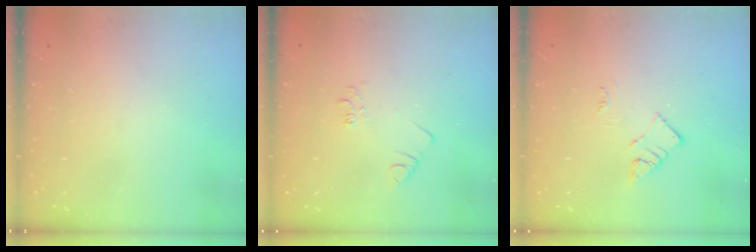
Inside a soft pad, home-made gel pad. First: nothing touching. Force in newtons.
{"total": 3.3, "press": 3.3, "slide": 0.4}
{"total": 4.6, "press": 4.6, "slide": 0.3}